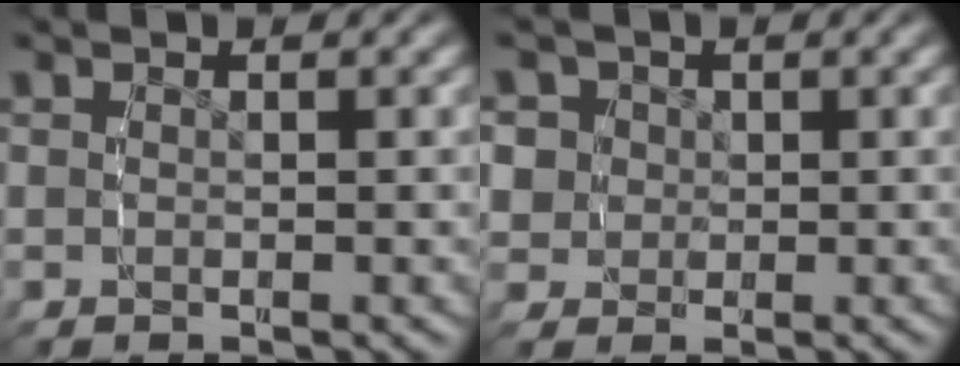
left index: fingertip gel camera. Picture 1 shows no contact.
{"total": 6.4, "force": [0.9, 5.8, 2.7], "torque": [-0.070, -0.012, 0.014]}